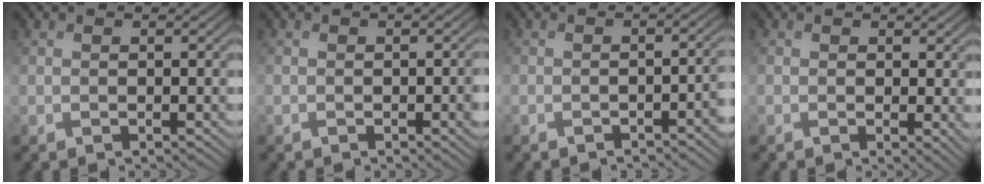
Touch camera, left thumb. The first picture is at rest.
{"total": 2.0, "force": [-0.4, 0.4, 1.9], "torque": [-0.024, 0.001, -0.005]}
{"total": 2.5, "force": [-1.3, 0.5, 2.1], "torque": [-0.023, 0.006, -0.025]}
{"total": 1.6, "force": [0.7, 0.5, 1.3], "torque": [-0.019, -0.006, 0.011]}